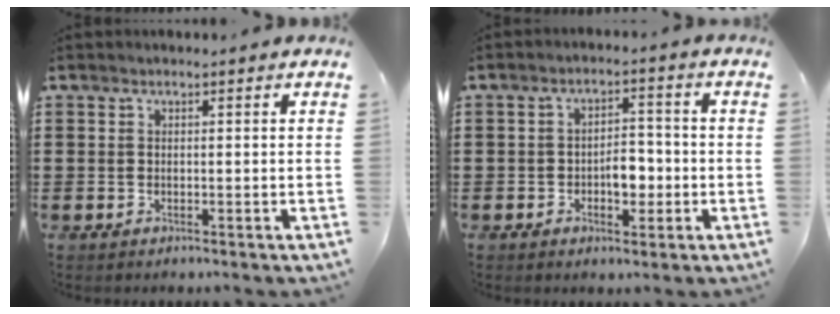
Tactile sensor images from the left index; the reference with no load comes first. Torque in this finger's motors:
{"motor_torque": [1.05, 0.30, 0.29, 0.05]}